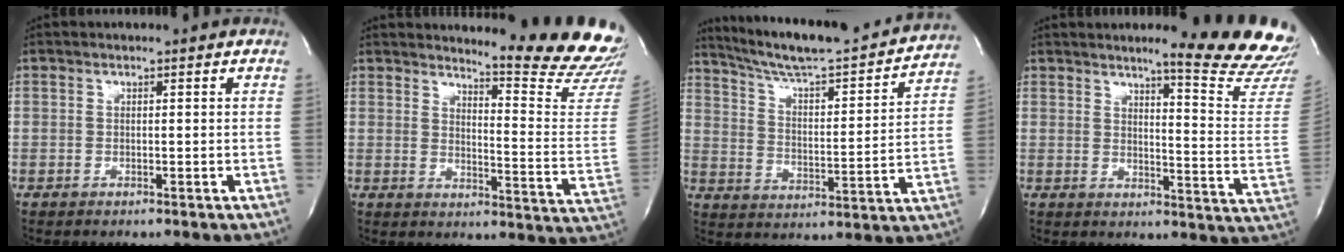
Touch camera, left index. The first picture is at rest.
{"total": 15.9, "force": [15.1, -0.9, 4.7], "torque": [-0.067, -0.143, 0.170]}
{"total": 22.7, "force": [20.4, 2.2, 9.8], "torque": [-0.156, -0.011, 0.290]}
{"total": 15.5, "force": [13.8, -0.8, 7.0], "torque": [-0.082, -0.112, 0.152]}